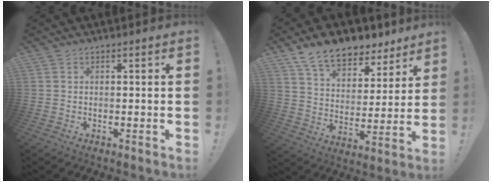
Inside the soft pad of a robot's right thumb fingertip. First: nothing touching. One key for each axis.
{"total": 14.2, "fx": 11.0, "fy": 7.0, "fz": 5.5, "tx": -0.100, "ty": -0.073, "tz": 0.203}